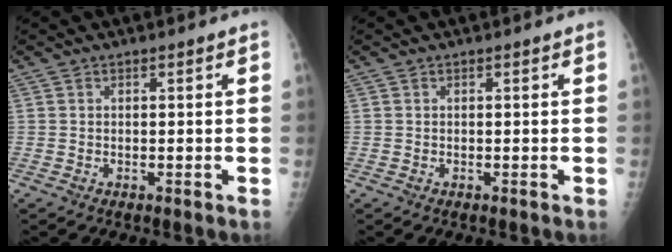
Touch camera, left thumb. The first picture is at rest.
{"total": 0.0}